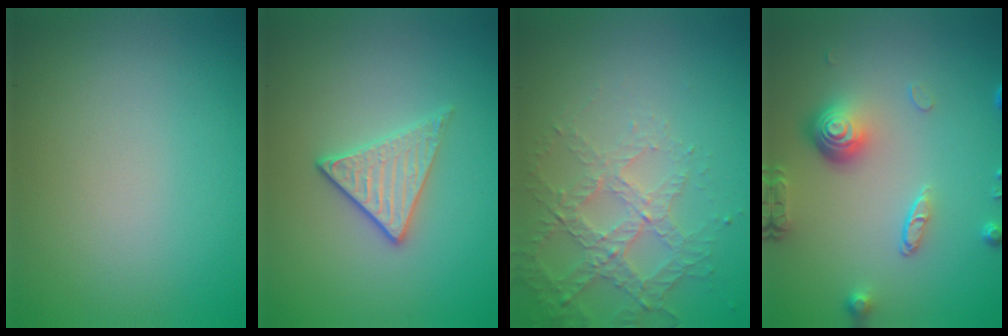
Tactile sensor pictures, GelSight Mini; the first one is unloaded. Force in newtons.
{"total": 2.3, "press": 2.0, "slide": 1.0}
{"total": 4.2, "press": 3.0, "slide": 2.9}
{"total": 4.4, "press": 3.2, "slide": 3.1}